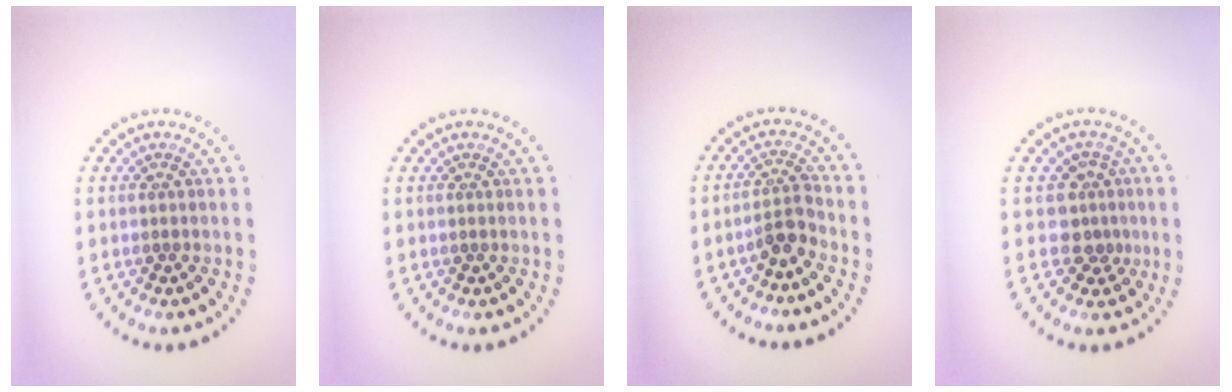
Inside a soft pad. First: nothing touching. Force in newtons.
{"total": 0.0}
{"total": 2.4, "press": 1.8, "slide": 1.5}
{"total": 2.6, "press": 1.9, "slide": 1.7}